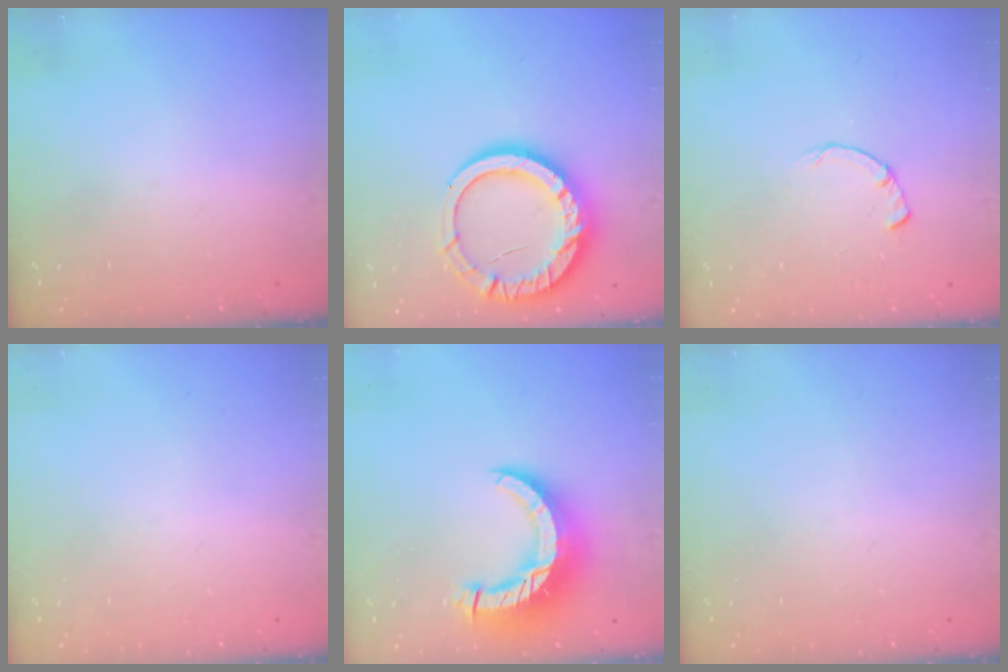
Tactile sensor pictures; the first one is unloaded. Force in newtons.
{"total": 16.9, "press": 16.8, "slide": 1.5}
{"total": 0.8, "press": 0.8, "slide": 0.2}
{"total": 0.0}
{"total": 13.7, "press": 13.7, "slide": 1.3}
{"total": 0.0}